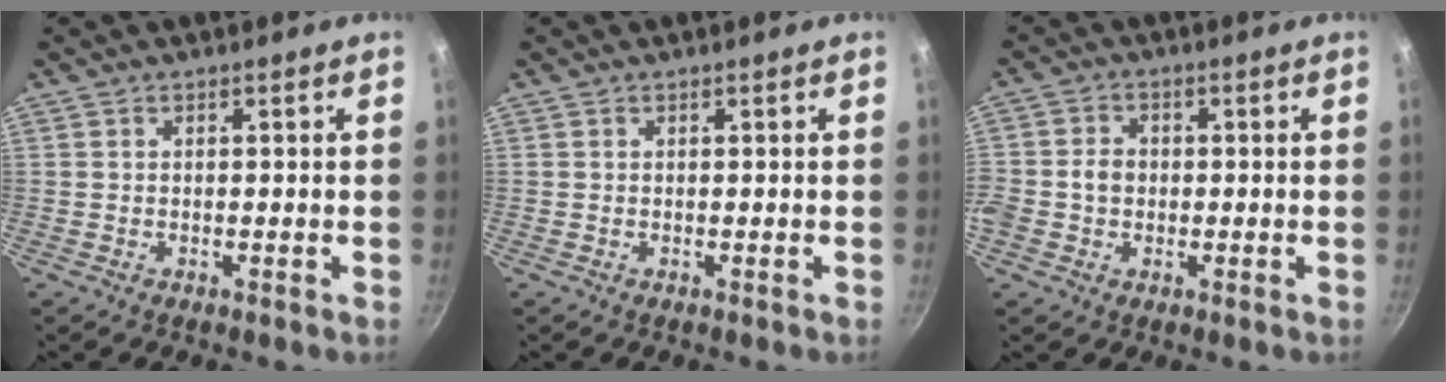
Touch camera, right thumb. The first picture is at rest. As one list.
[{"total": 0.0}, {"total": 5.6, "force": [-0.5, 4.6, 3.2], "torque": [-0.057, 0.015, -0.009]}]